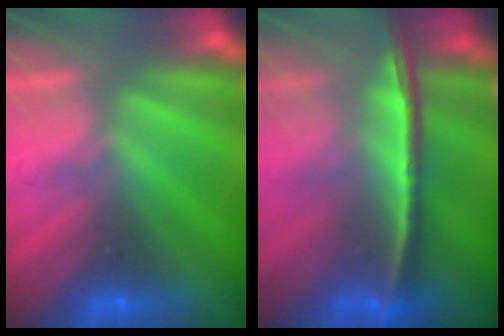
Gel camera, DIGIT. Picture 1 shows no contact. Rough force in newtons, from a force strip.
{"total": 1.4}